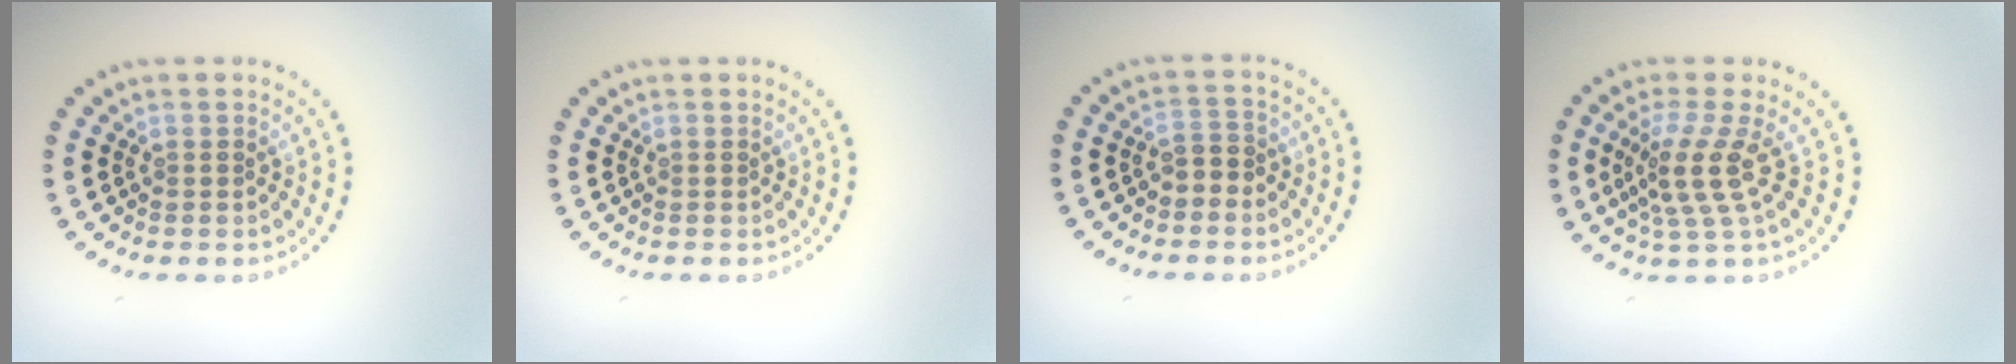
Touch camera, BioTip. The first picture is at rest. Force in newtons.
{"total": 0.0}
{"total": 1.7, "press": 1.6, "slide": 0.8}
{"total": 3.6, "press": 2.6, "slide": 2.4}